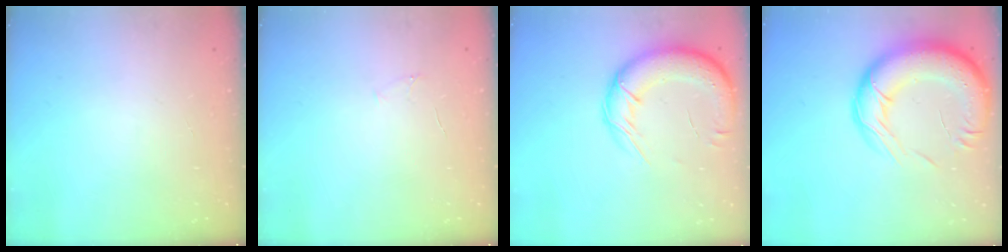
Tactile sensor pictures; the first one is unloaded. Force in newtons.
{"total": 4.0, "press": 3.8, "slide": 1.1}
{"total": 17.5, "press": 17.1, "slide": 4.0}
{"total": 27.0, "press": 26.3, "slide": 6.1}